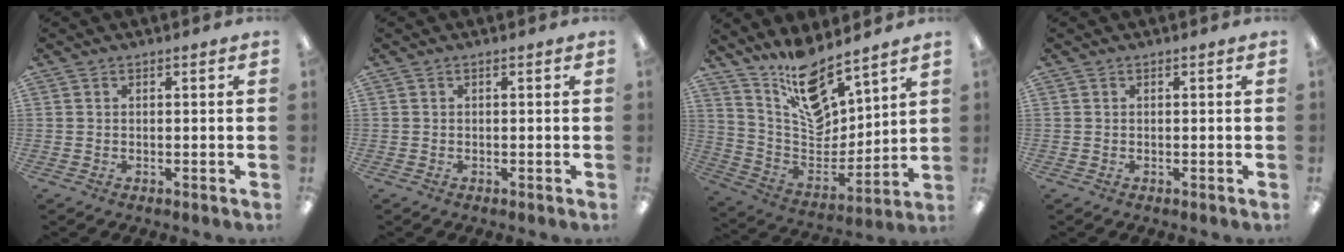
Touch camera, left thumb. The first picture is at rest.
{"total": 0.0}
{"total": 15.3, "force": [12.6, 5.5, 6.7], "torque": [-0.130, -0.094, 0.225]}
{"total": 0.0}